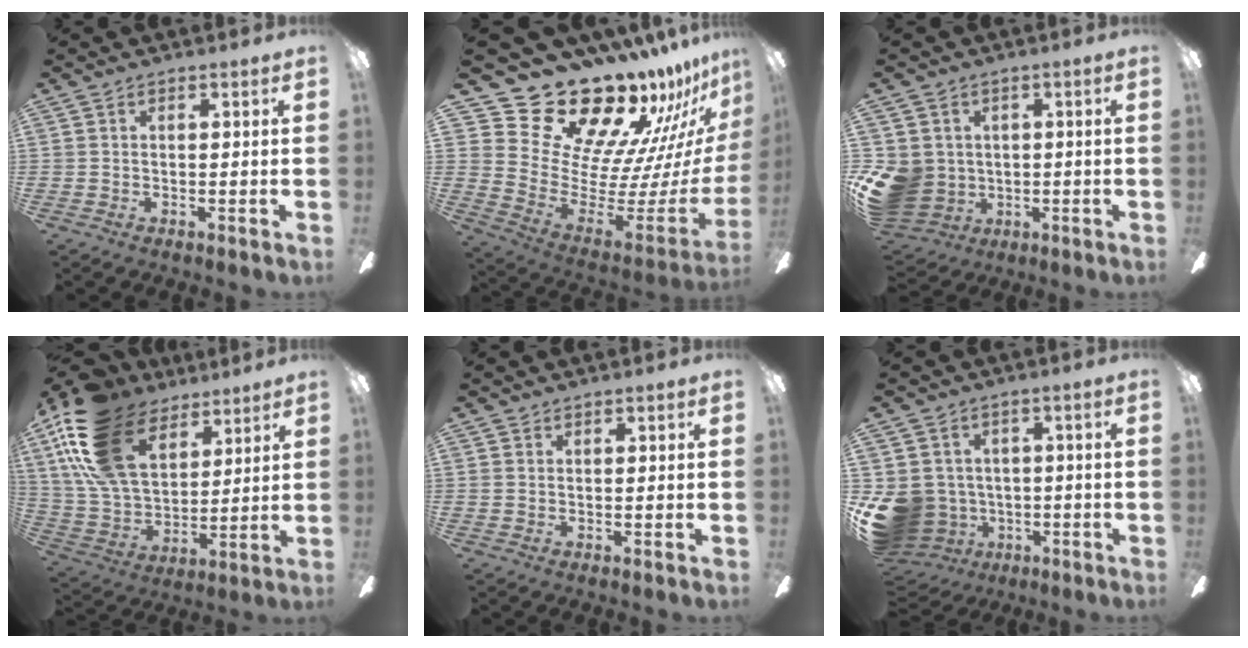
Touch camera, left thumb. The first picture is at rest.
{"total": 23.8, "force": [20.9, 9.4, 6.5], "torque": [-0.107, -0.180, 0.392]}
{"total": 10.9, "force": [-0.9, 9.8, 4.7], "torque": [-0.128, 0.004, -0.011]}
{"total": 21.0, "force": [11.4, 12.8, 12.1], "torque": [-0.279, -0.044, 0.208]}
{"total": 0.7, "force": [0.5, 0.5, 0.1], "torque": [-0.002, 0.004, 0.008]}
{"total": 11.5, "force": [-2.1, 10.4, 4.3], "torque": [-0.129, 0.015, -0.029]}